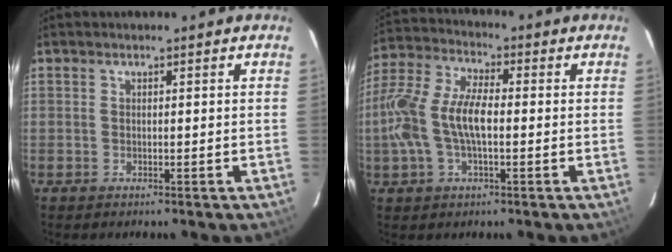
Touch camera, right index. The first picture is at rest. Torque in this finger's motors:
{"motor_torque": [0.44, -0.09, 0.42, 0.21]}